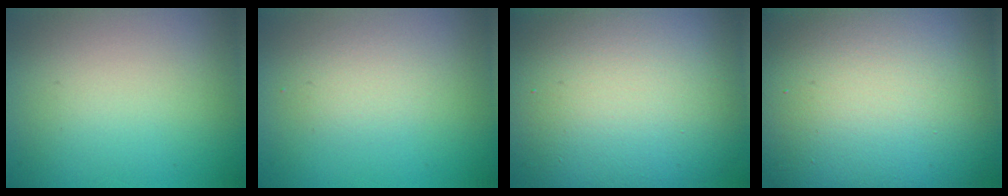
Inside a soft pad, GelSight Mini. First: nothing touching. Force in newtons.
{"total": 1.7, "press": 1.7, "slide": 0.1}
{"total": 18.0, "press": 17.9, "slide": 1.0}
{"total": 22.1, "press": 22.0, "slide": 1.5}